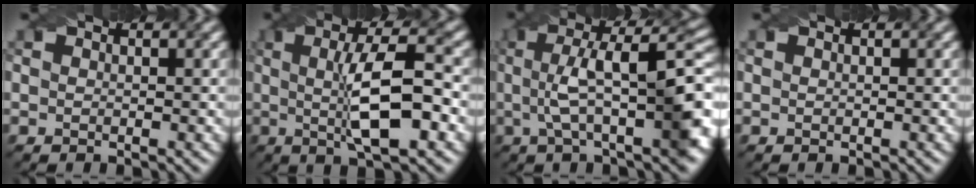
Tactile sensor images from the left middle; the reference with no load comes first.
{"total": 8.2, "force": [-0.1, 2.0, 8.0], "torque": [-0.126, 0.007, -0.003]}
{"total": 10.6, "force": [0.6, 3.1, 10.1], "torque": [-0.151, 0.014, 0.009]}
{"total": 0.0}